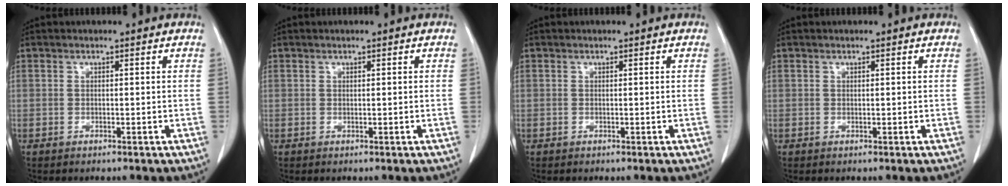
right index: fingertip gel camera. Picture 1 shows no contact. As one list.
[{"total": 0.0}, {"total": 0.0}, {"total": 0.0}]